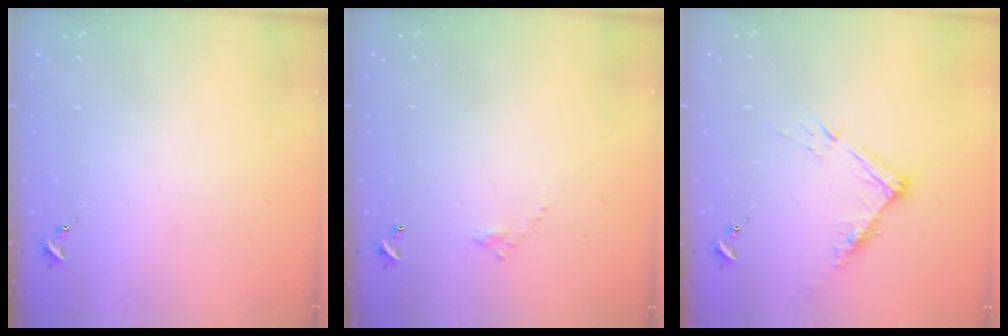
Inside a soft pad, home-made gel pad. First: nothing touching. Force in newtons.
{"total": 4.0, "press": 4.0, "slide": 0.2}
{"total": 10.5, "press": 10.5, "slide": 0.8}